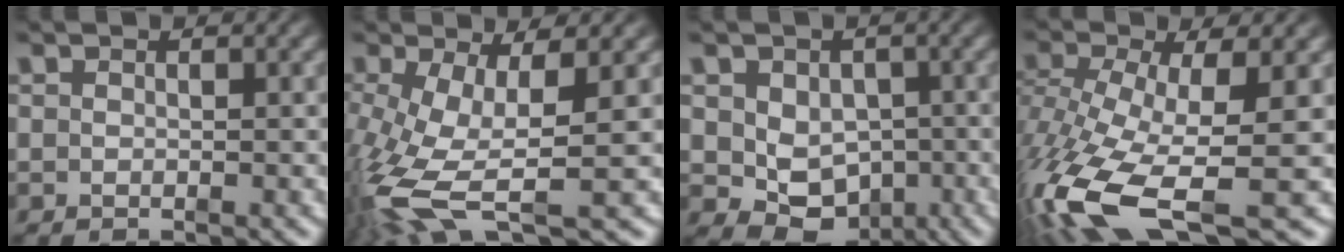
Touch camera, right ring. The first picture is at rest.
{"total": 9.0, "force": [-3.0, 5.0, 6.9], "torque": [-0.166, -0.054, -0.018]}
{"total": 5.9, "force": [-2.0, 4.6, 3.0], "torque": [-0.054, -0.046, -0.015]}
{"total": 9.2, "force": [-4.2, 3.9, 7.2], "torque": [-0.181, -0.069, -0.030]}